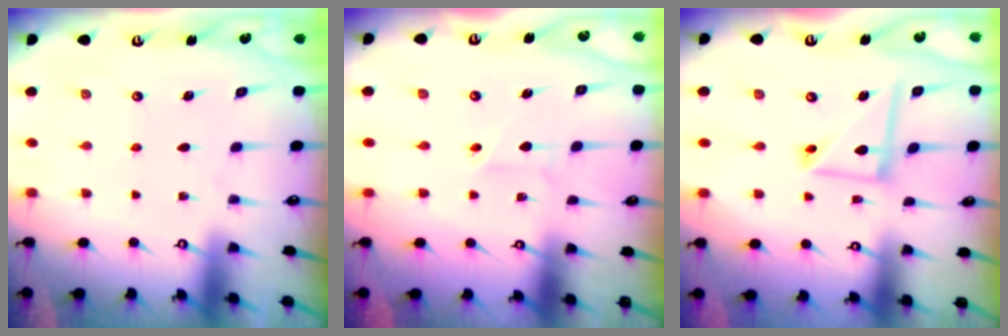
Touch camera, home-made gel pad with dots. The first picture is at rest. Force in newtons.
{"total": 2.2, "press": 2.1, "slide": 0.6}
{"total": 10.5, "press": 10.5, "slide": 0.9}